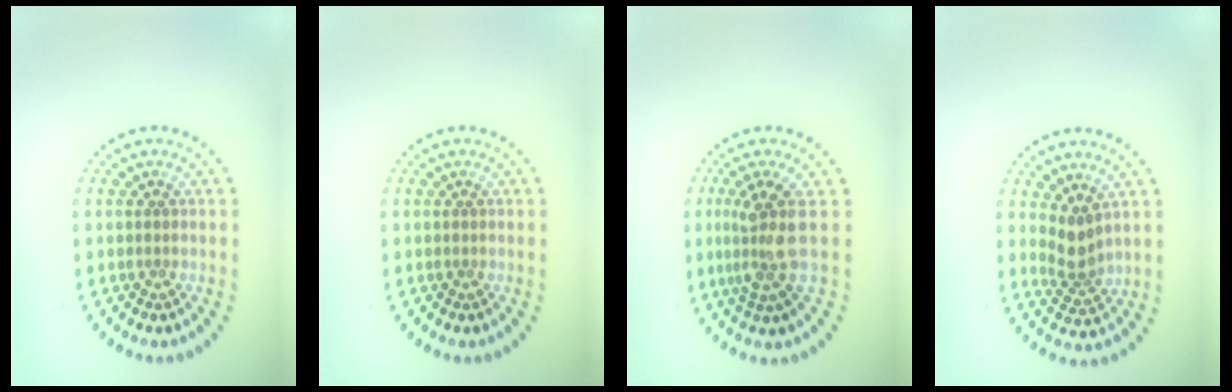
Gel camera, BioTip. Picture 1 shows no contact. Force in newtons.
{"total": 0.0}
{"total": 3.8, "press": 2.9, "slide": 2.4}
{"total": 2.4, "press": 1.8, "slide": 1.6}